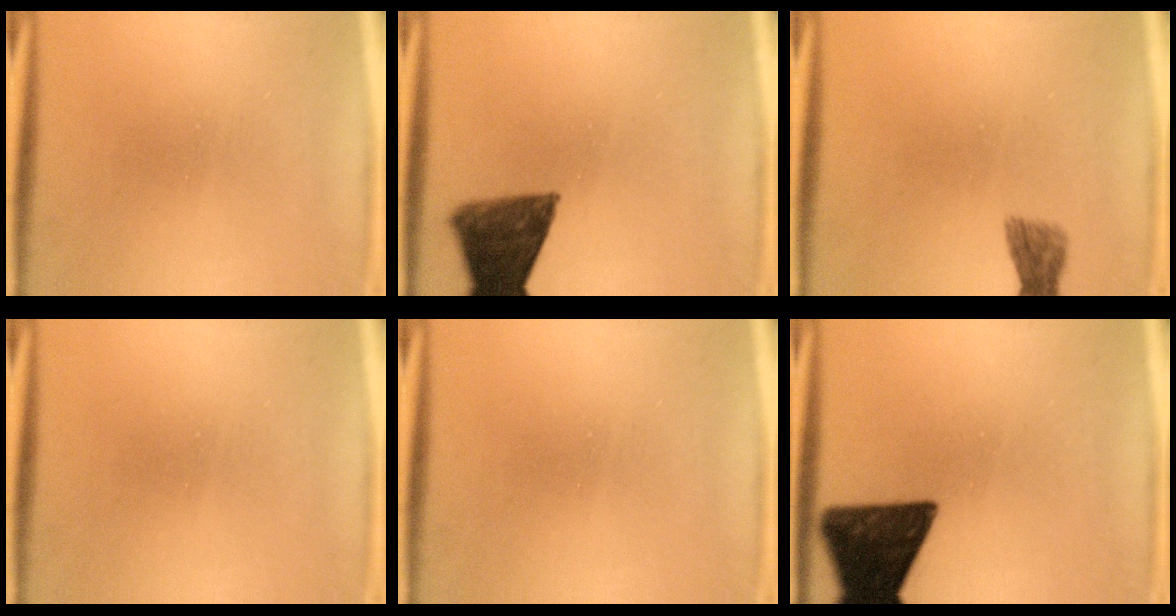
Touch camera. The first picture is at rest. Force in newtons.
{"total": 10.0}
{"total": 1.8}
{"total": 0.0}
{"total": 0.0}
{"total": 13.8}